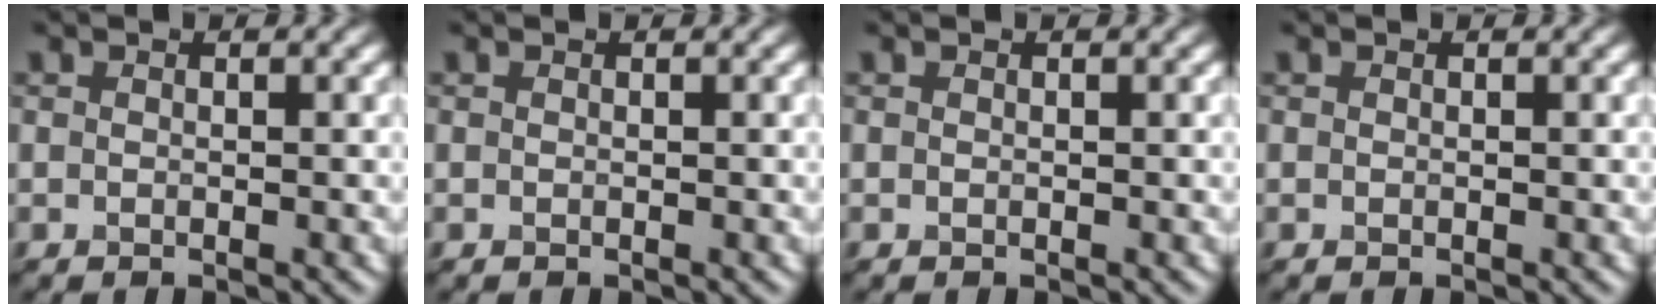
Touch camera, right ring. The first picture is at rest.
{"total": 0.0}
{"total": 0.0}
{"total": 0.0}